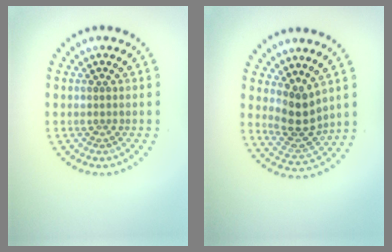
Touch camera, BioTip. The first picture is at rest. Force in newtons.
{"total": 3.4, "press": 2.9, "slide": 1.8}